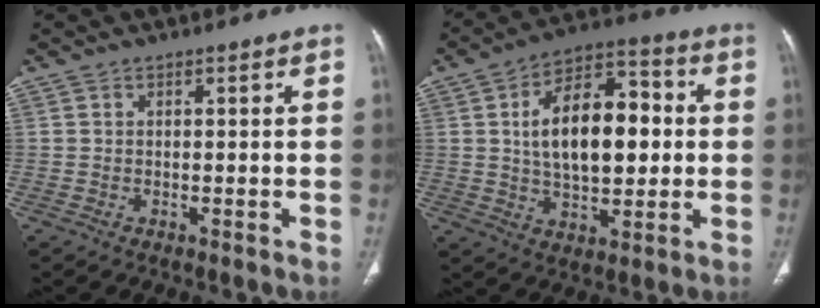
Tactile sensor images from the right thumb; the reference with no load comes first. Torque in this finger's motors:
{"motor_torque": [-0.62, 1.52, 0.80, 0.76, 0.28]}